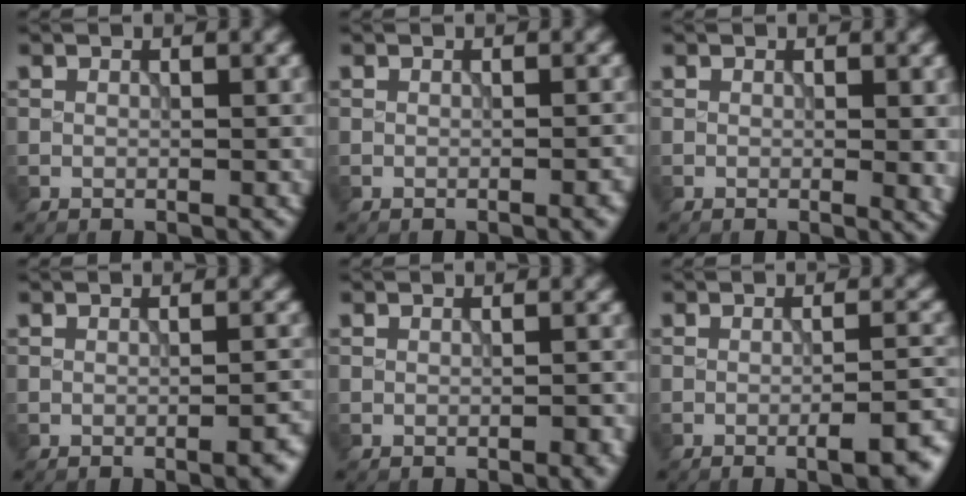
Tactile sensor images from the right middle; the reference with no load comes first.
{"total": 1.3, "force": [-0.5, 0.3, 1.1], "torque": [-0.011, 0.000, -0.008]}
{"total": 1.6, "force": [0.1, 0.4, 1.6], "torque": [-0.018, -0.007, 0.001]}
{"total": 2.7, "force": [-1.3, 0.7, 2.3], "torque": [-0.026, 0.003, -0.022]}
{"total": 1.4, "force": [-0.7, 0.3, 1.2], "torque": [-0.013, 0.001, -0.009]}
{"total": 5.6, "force": [-2.9, 1.4, 4.6], "torque": [-0.058, 0.001, -0.037]}